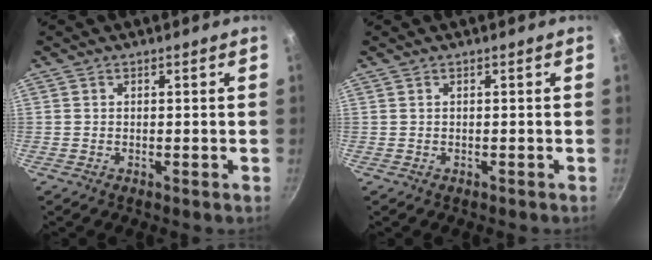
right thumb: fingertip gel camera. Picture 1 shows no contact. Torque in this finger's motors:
{"motor_torque": [-0.17, -0.17, 0.11, -0.11, 0.00]}